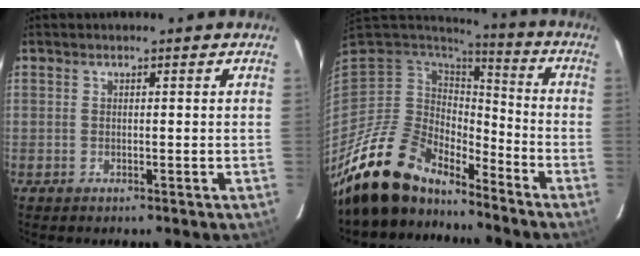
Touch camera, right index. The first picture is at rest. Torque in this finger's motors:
{"motor_torque": [1.04, -1.10, 0.71, 0.19]}